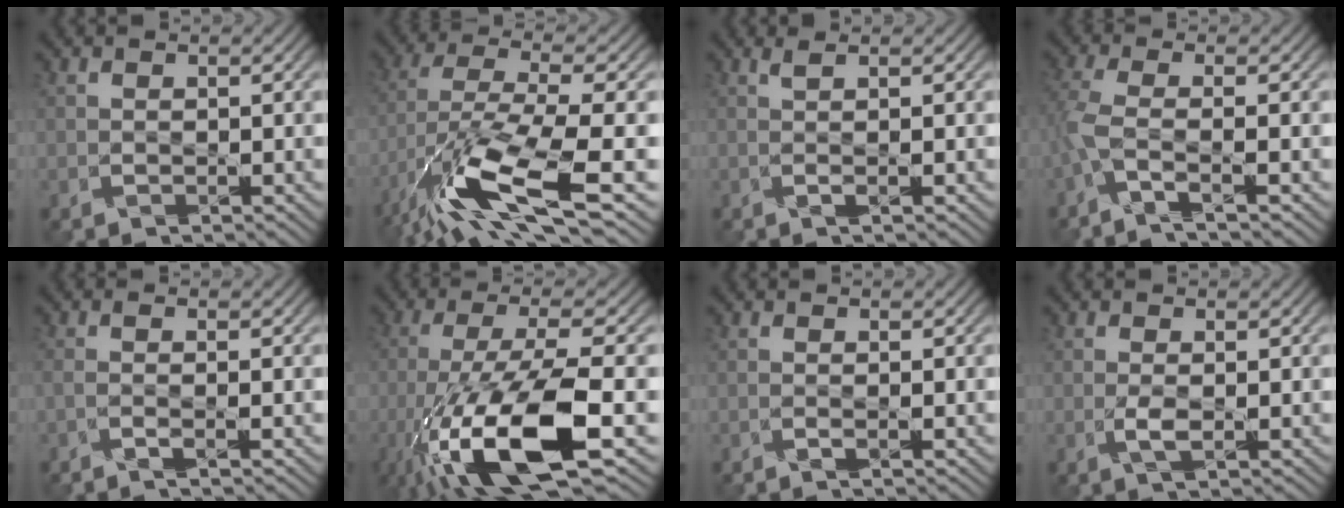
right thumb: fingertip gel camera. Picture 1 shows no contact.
{"total": 14.6, "force": [-8.0, 3.7, 11.7], "torque": [-0.258, -0.022, -0.147]}
{"total": 1.4, "force": [0.4, -0.9, 0.9], "torque": [-0.025, 0.003, 0.009]}
{"total": 4.2, "force": [-2.1, 0.2, 3.7], "torque": [-0.093, -0.001, -0.056]}
{"total": 1.9, "force": [-1.1, -0.4, 1.5], "torque": [-0.040, -0.001, -0.027]}
{"total": 15.8, "force": [-7.2, 3.9, 13.6], "torque": [-0.287, -0.025, -0.129]}
{"total": 1.0, "force": [-0.5, -0.3, 0.8], "torque": [-0.020, 0.002, -0.009]}
{"total": 1.8, "force": [-0.4, 0.3, 1.7], "torque": [-0.041, 0.000, -0.006]}